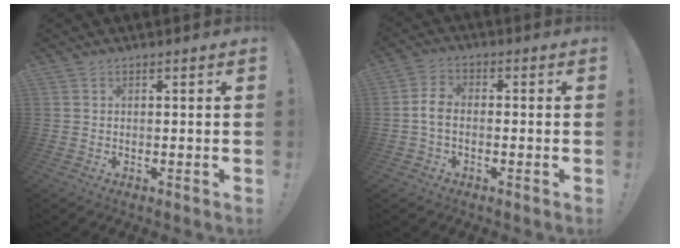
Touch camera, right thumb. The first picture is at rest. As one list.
[{"total": 5.3, "force": [-1.3, 3.1, 4.1], "torque": [-0.085, 0.012, -0.022]}]